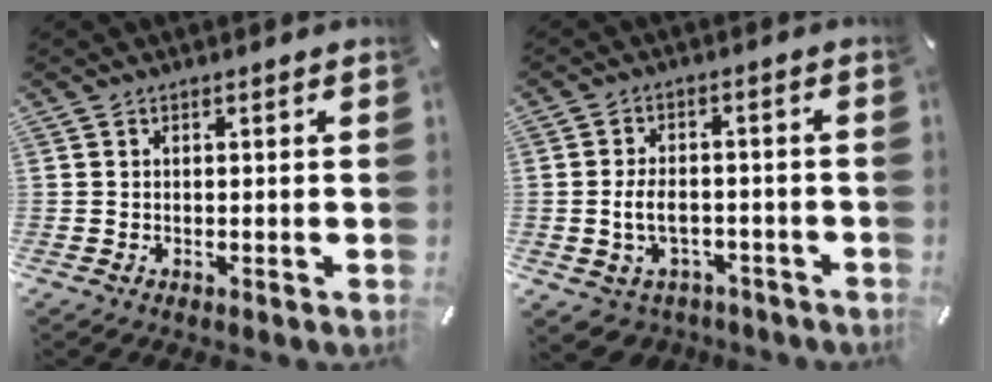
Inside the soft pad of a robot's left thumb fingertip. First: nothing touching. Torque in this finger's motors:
{"motor_torque": [0.29, 1.79, 0.35, 0.15, 0.18]}